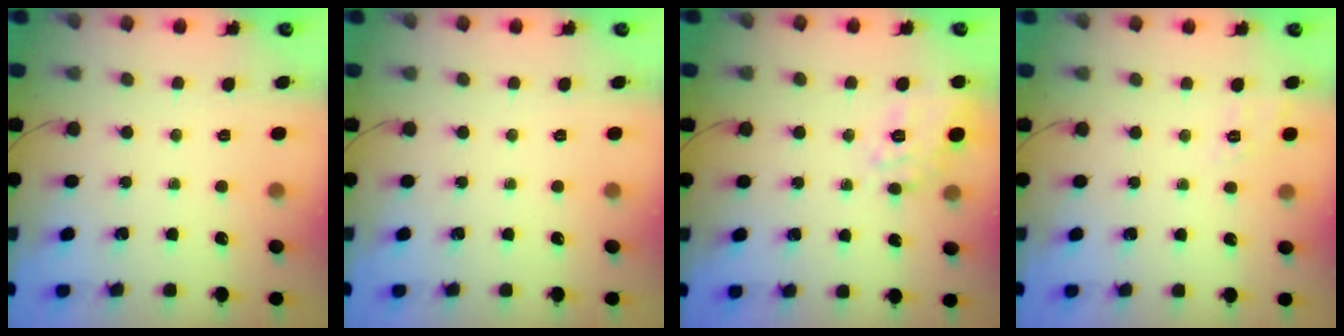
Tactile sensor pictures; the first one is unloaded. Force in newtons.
{"total": 0.0}
{"total": 8.0, "press": 8.0, "slide": 0.8}
{"total": 2.5, "press": 1.4, "slide": 2.0}